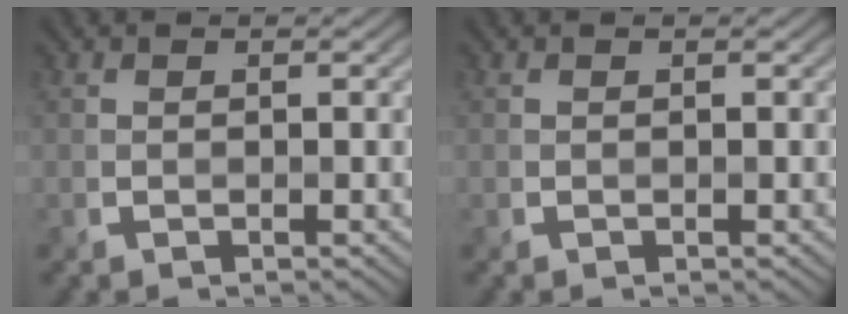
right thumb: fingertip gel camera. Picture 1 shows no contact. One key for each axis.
{"total": 0.0}